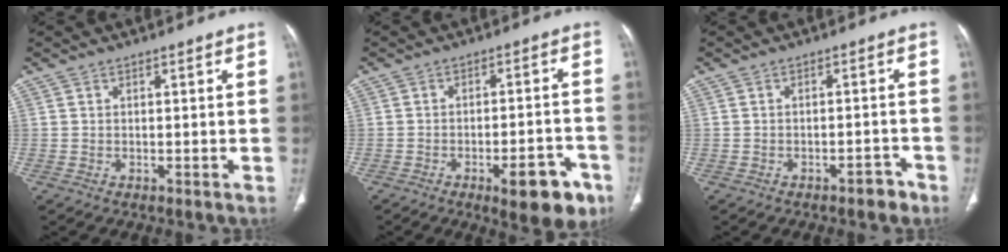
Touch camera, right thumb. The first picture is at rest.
{"total": 10.9, "force": [-5.8, 3.9, 8.4], "torque": [-0.088, 0.027, -0.070]}
{"total": 2.9, "force": [-2.1, 1.4, 1.5], "torque": [-0.013, 0.019, -0.026]}